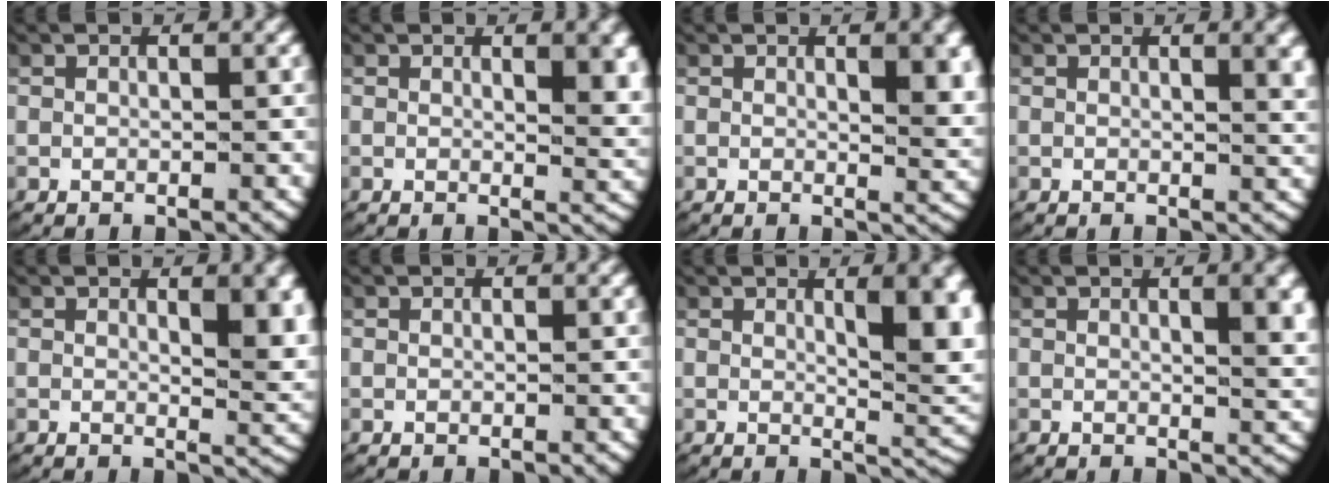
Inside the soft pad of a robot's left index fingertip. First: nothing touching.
{"total": 2.3, "force": [0.9, 0.4, 2.1], "torque": [-0.031, -0.017, 0.017]}
{"total": 2.6, "force": [0.8, 0.5, 2.4], "torque": [-0.035, -0.015, 0.016]}
{"total": 1.7, "force": [0.7, -0.1, 1.5], "torque": [-0.023, -0.007, 0.015]}
{"total": 3.1, "force": [1.0, 0.7, 2.9], "torque": [-0.039, -0.017, 0.019]}
{"total": 0.0}
{"total": 5.5, "force": [1.2, 1.6, 5.1], "torque": [-0.066, -0.018, 0.027]}
{"total": 2.9, "force": [1.0, 0.4, 2.7], "torque": [-0.039, -0.010, 0.019]}